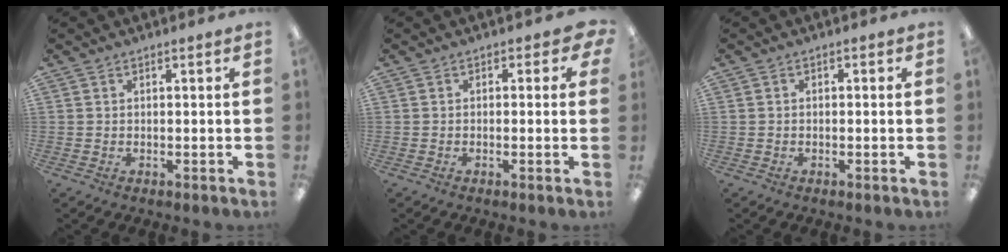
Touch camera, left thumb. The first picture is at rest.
{"total": 1.8, "force": [-0.5, 1.2, 1.3], "torque": [-0.017, 0.003, -0.011]}
{"total": 0.8, "force": [-0.7, 0.4, 0.3], "torque": [-0.006, 0.001, -0.014]}